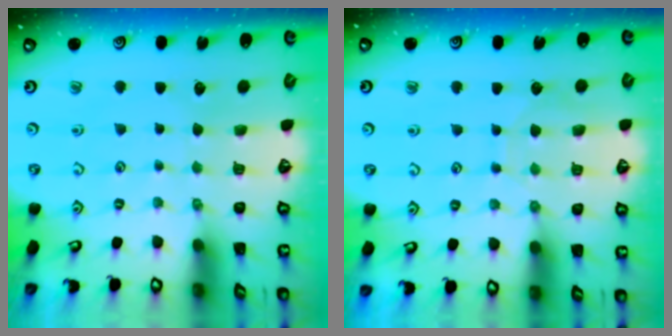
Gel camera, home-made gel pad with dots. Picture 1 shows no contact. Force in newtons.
{"total": 7.7, "press": 7.7, "slide": 0.3}